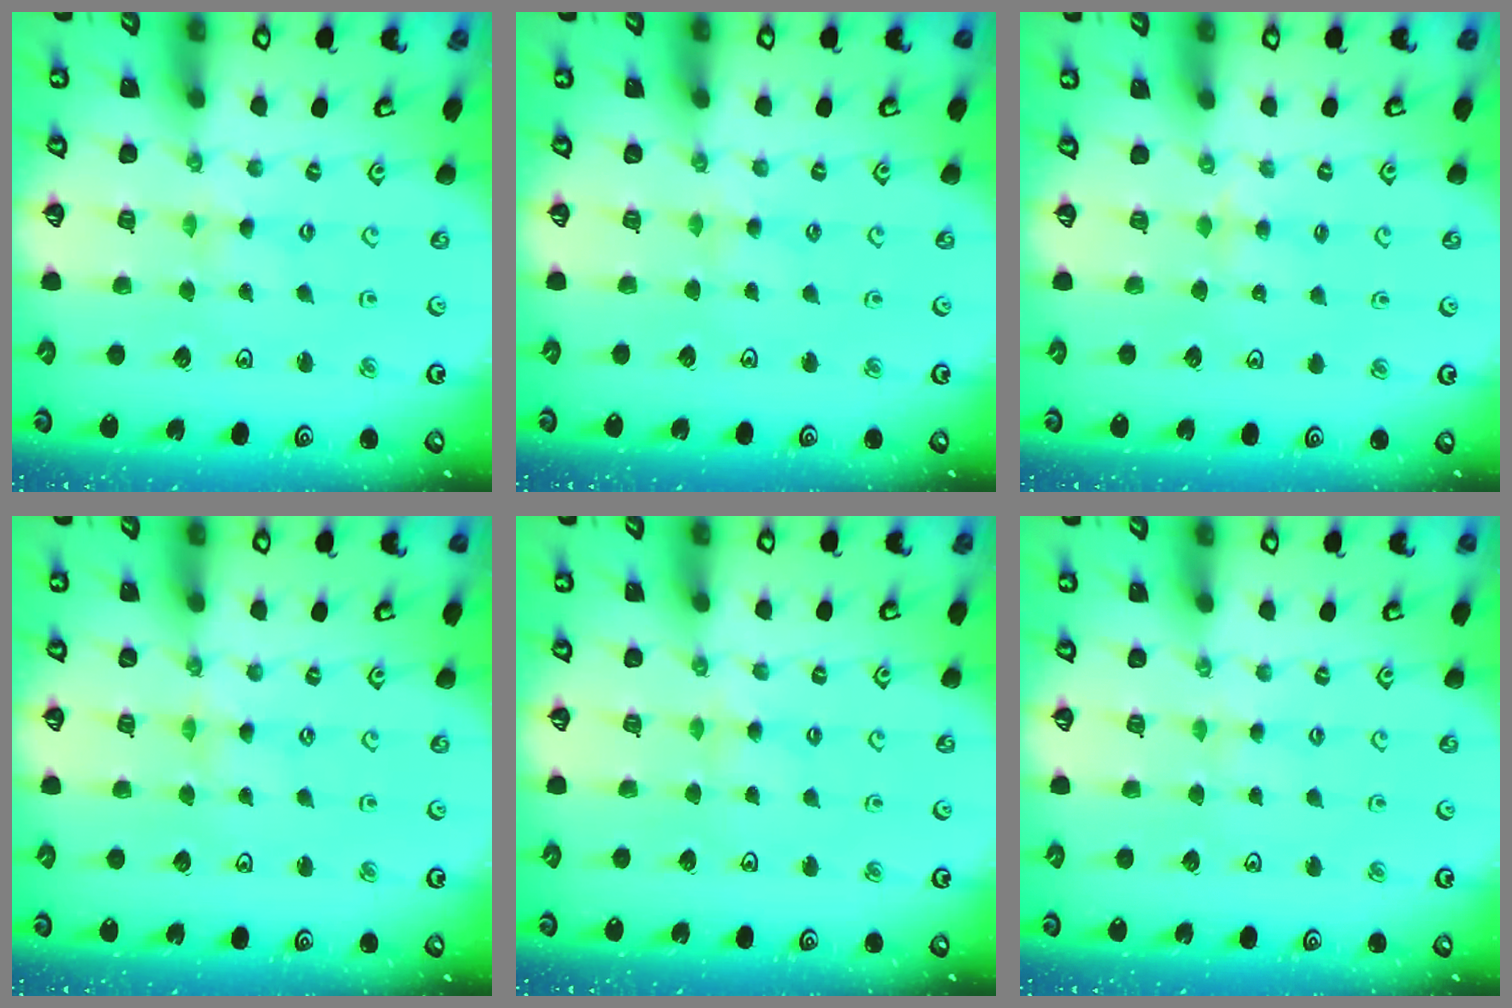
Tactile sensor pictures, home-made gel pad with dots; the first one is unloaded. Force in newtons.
{"total": 2.0, "press": 1.9, "slide": 0.3}
{"total": 2.8, "press": 2.8, "slide": 0.5}
{"total": 0.0}
{"total": 2.4, "press": 2.4, "slide": 0.5}
{"total": 2.4, "press": 2.4, "slide": 0.4}